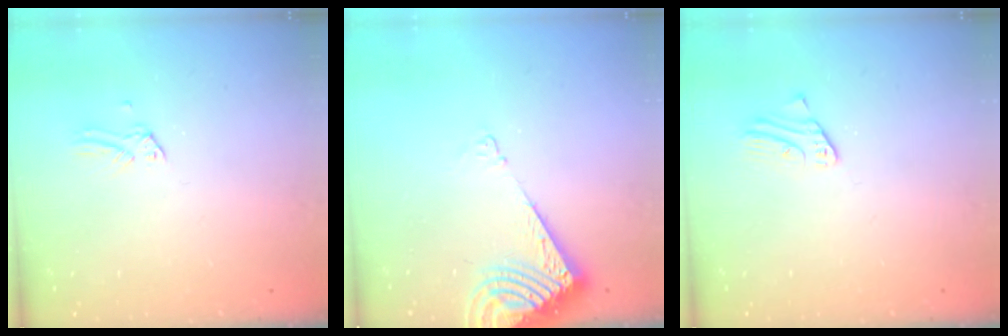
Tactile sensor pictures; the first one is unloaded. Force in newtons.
{"total": 9.0, "press": 8.9, "slide": 1.0}
{"total": 1.5, "press": 1.5, "slide": 0.1}